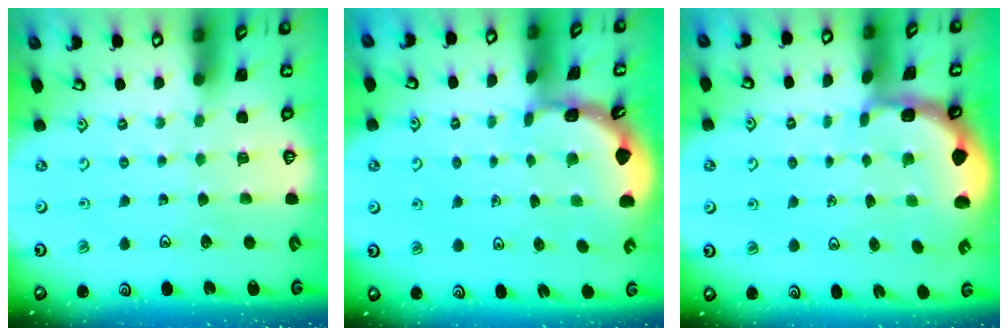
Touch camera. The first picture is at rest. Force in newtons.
{"total": 1.8, "press": 1.8, "slide": 0.2}
{"total": 1.5, "press": 1.2, "slide": 0.7}